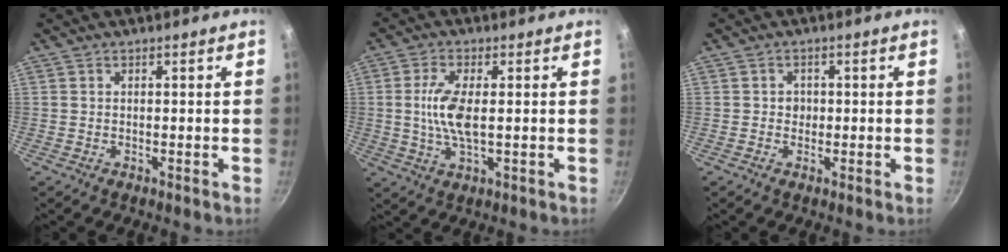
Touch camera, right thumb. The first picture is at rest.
{"total": 7.8, "force": [0.4, 3.0, 7.1], "torque": [-0.153, 0.000, 0.006]}
{"total": 1.7, "force": [-0.1, 1.6, 0.5], "torque": [0.006, -0.001, -0.004]}